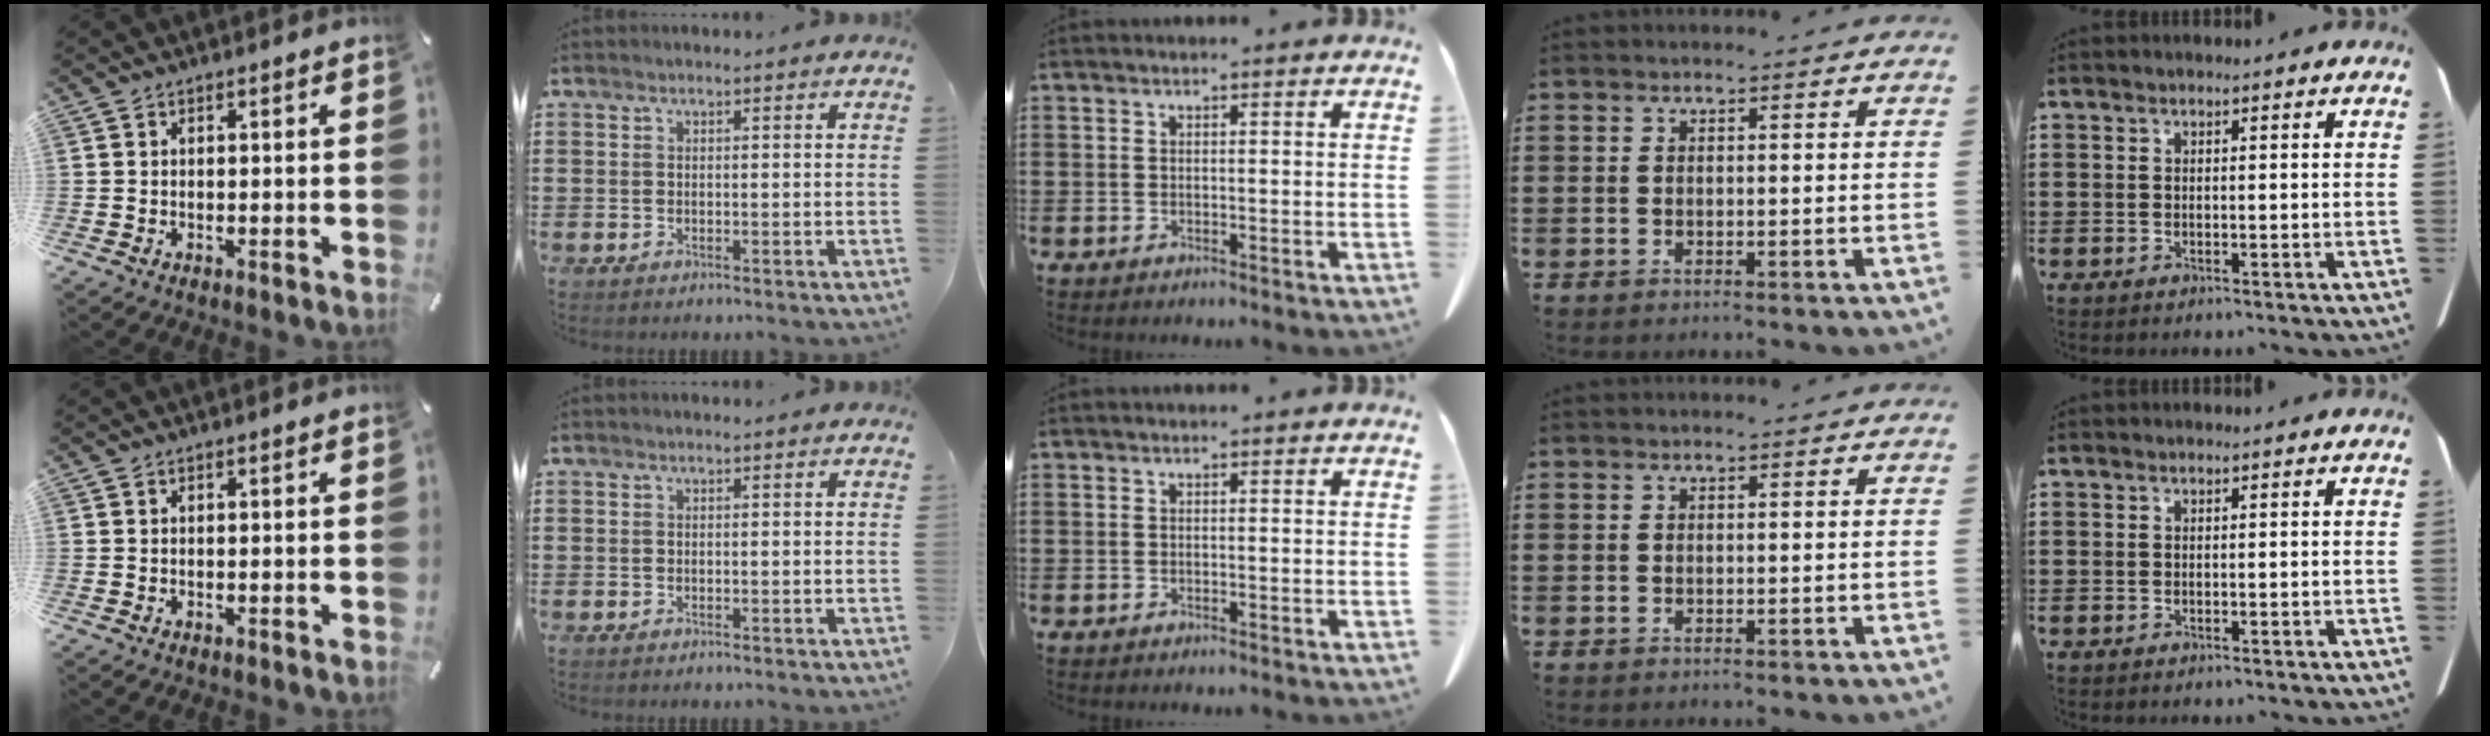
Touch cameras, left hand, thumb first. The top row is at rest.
{}